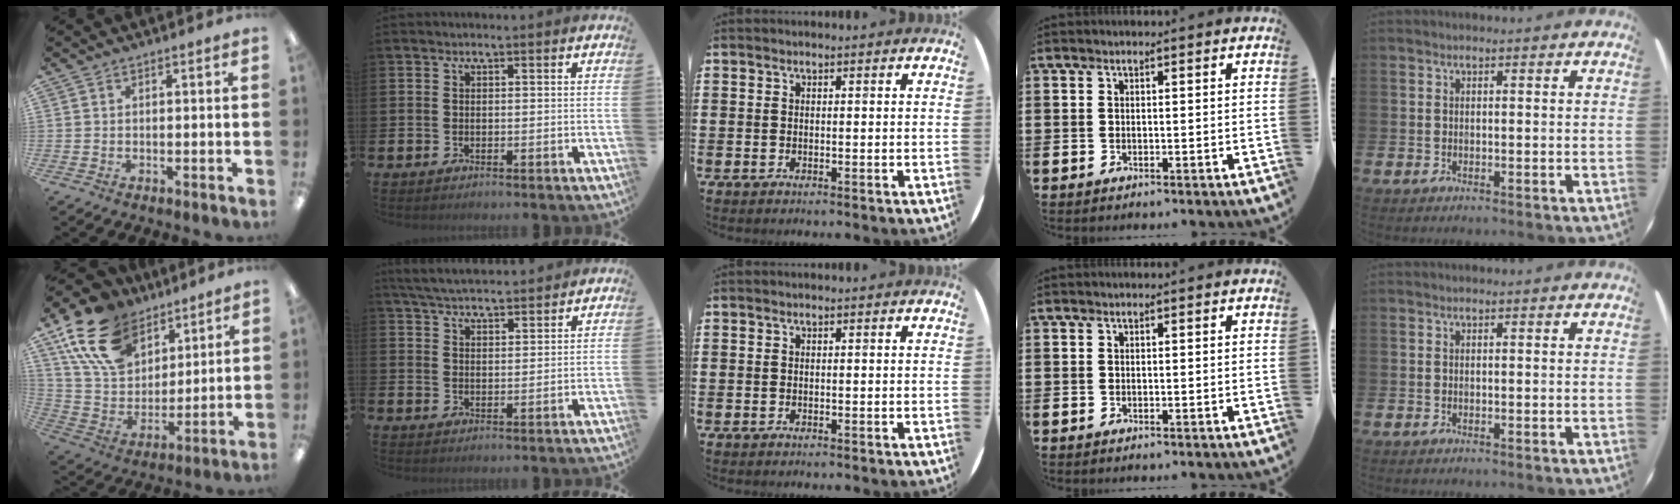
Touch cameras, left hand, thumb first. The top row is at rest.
{"thumb": {"total": 19.3, "force": [12.2, 11.9, 9.1], "torque": [-0.189, -0.046, 0.232]}, "index": {"total": 5.0, "force": [4.9, 0.5, 0.7], "torque": [-0.034, -0.022, 0.089]}}